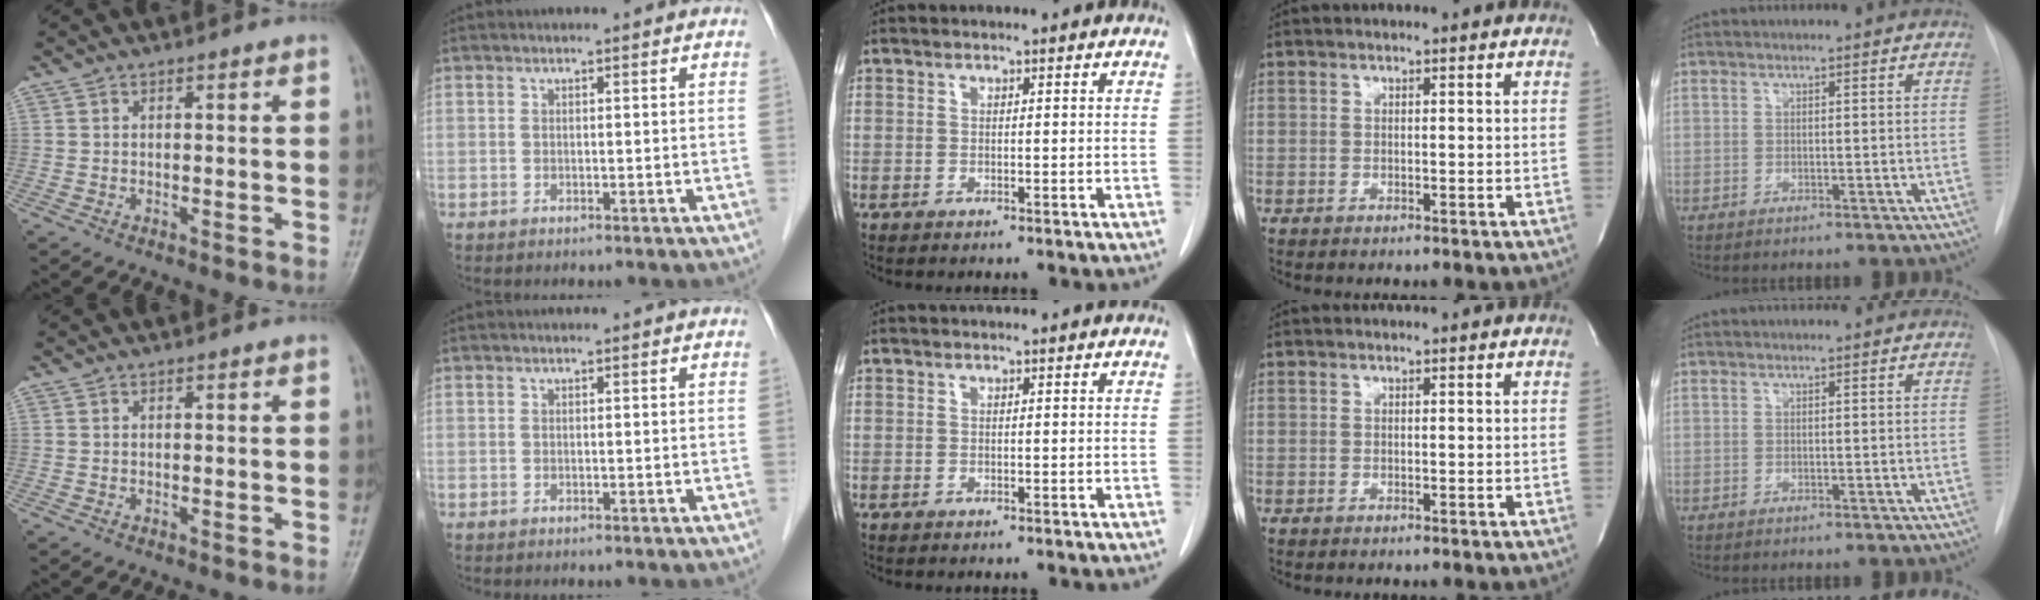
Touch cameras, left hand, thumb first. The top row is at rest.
{}